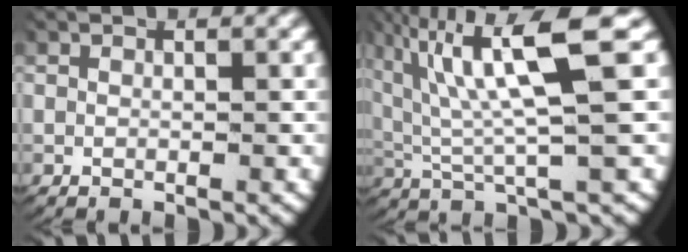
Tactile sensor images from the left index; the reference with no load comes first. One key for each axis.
{"total": 9.1, "fx": 3.0, "fy": 3.2, "fz": 7.9, "tx": -0.147, "ty": 0.008, "tz": 0.052}